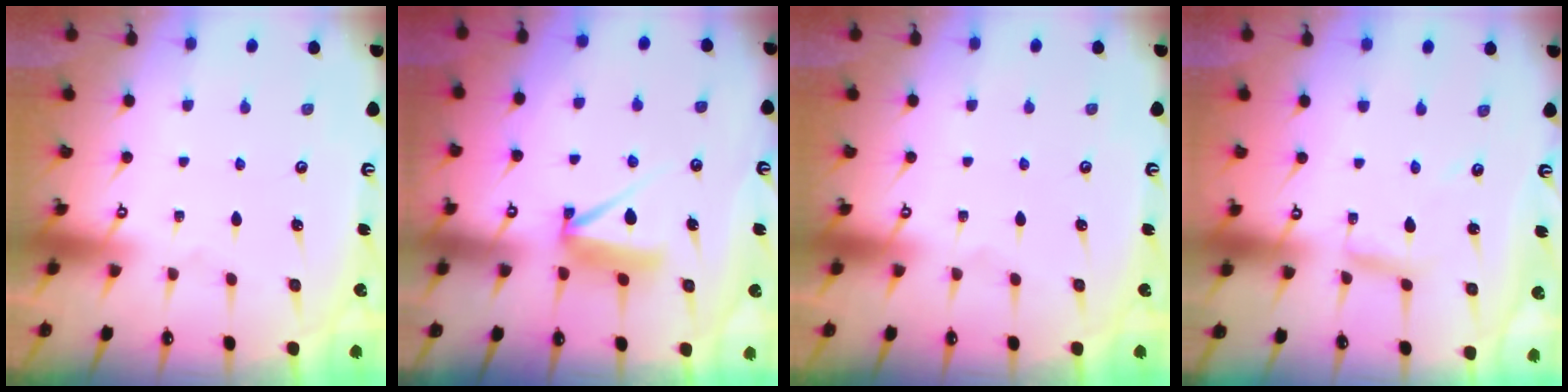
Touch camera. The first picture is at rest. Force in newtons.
{"total": 7.1, "press": 7.0, "slide": 0.8}
{"total": 0.0}
{"total": 3.3, "press": 3.2, "slide": 0.3}